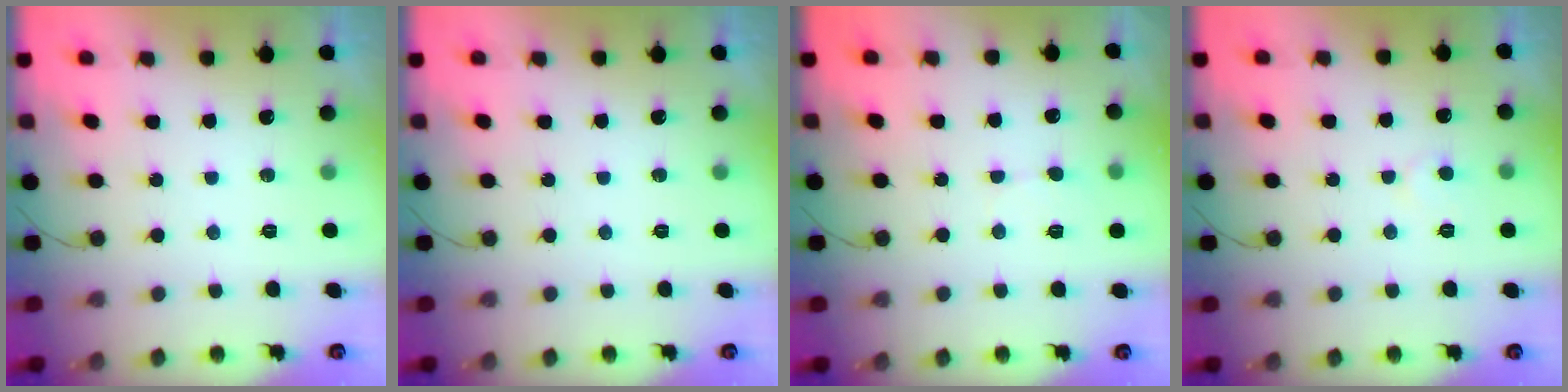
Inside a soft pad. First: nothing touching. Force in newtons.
{"total": 0.0}
{"total": 3.9, "press": 3.9, "slide": 0.4}
{"total": 3.3, "press": 3.3, "slide": 0.3}